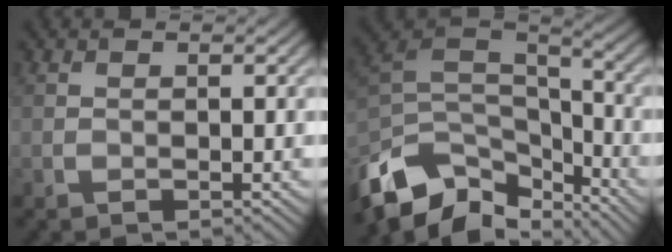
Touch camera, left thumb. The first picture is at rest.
{"total": 12.7, "force": [-8.4, 6.7, 6.7], "torque": [-0.187, -0.007, -0.148]}